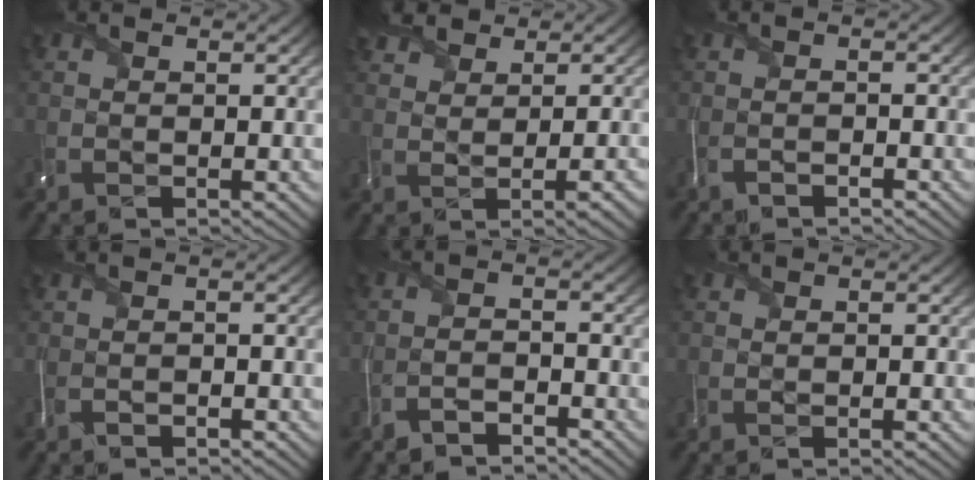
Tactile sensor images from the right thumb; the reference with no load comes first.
{"total": 3.2, "force": [2.3, 1.2, 1.9], "torque": [-0.037, 0.008, 0.039]}
{"total": 1.7, "force": [-1.7, -0.3, 0.0], "torque": [0.000, 0.001, -0.037]}
{"total": 1.2, "force": [-1.1, -0.5, 0.3], "torque": [-0.003, 0.007, -0.026]}
{"total": 3.1, "force": [-3.1, -0.3, 0.2], "torque": [0.002, 0.000, -0.067]}
{"total": 0.8, "force": [-0.6, -0.2, -0.3], "torque": [0.008, -0.004, -0.014]}